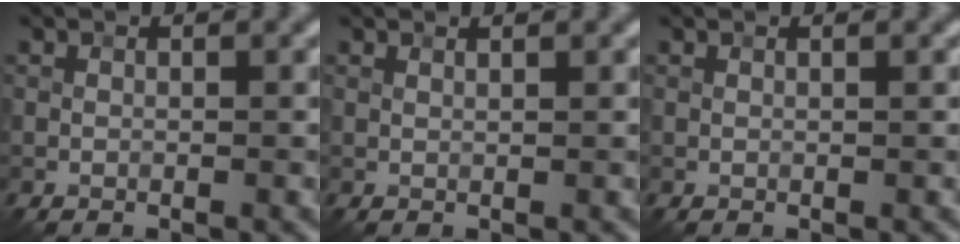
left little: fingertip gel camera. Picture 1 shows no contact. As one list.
[{"total": 1.2, "force": [0.9, 0.3, 0.7], "torque": [-0.005, -0.003, 0.005]}, {"total": 0.6, "force": [0.4, 0.1, 0.4], "torque": [-0.005, -0.001, 0.002]}]